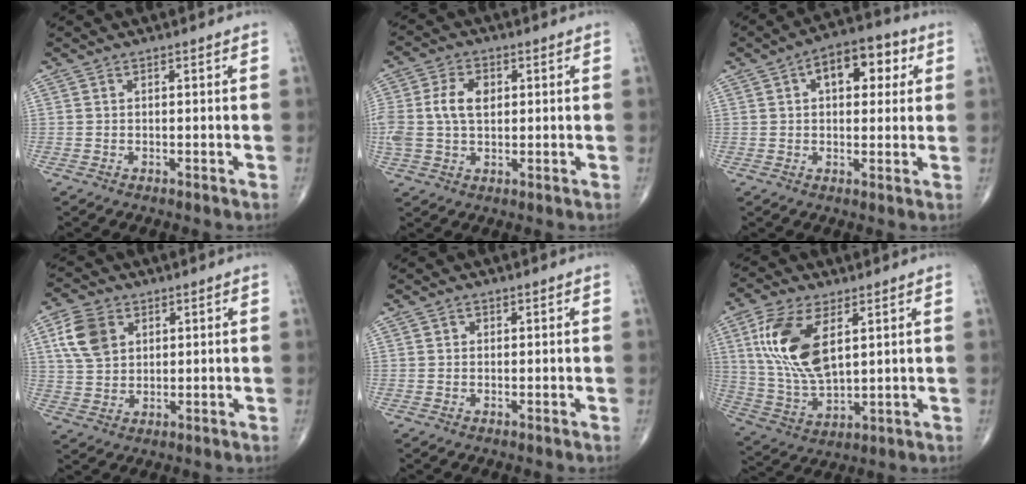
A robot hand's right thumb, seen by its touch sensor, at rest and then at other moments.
{"total": 8.8, "force": [1.3, 5.8, 6.6], "torque": [-0.142, 0.011, 0.029]}
{"total": 10.5, "force": [3.3, 5.9, 8.1], "torque": [-0.080, 0.016, 0.041]}
{"total": 8.6, "force": [3.1, 6.2, 5.1], "torque": [-0.089, -0.006, 0.062]}
{"total": 0.9, "force": [0.4, 0.8, 0.2], "torque": [0.003, -0.001, 0.004]}
{"total": 15.6, "force": [5.1, 7.6, 12.6], "torque": [-0.255, -0.017, 0.107]}